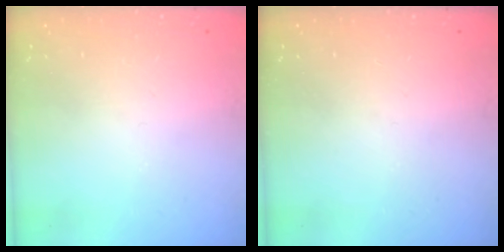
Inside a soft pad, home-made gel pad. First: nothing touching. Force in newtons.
{"total": 0.0}